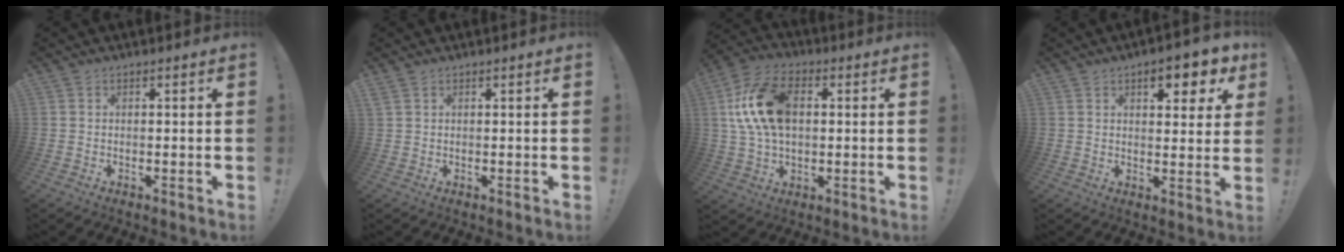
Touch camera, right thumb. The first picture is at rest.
{"total": 0.9, "force": [0.5, 0.3, 0.7], "torque": [-0.015, 0.001, 0.011]}
{"total": 17.2, "force": [2.7, 11.1, 12.9], "torque": [-0.238, 0.010, 0.050]}
{"total": 8.5, "force": [4.4, 3.5, 6.4], "torque": [-0.071, -0.018, 0.071]}